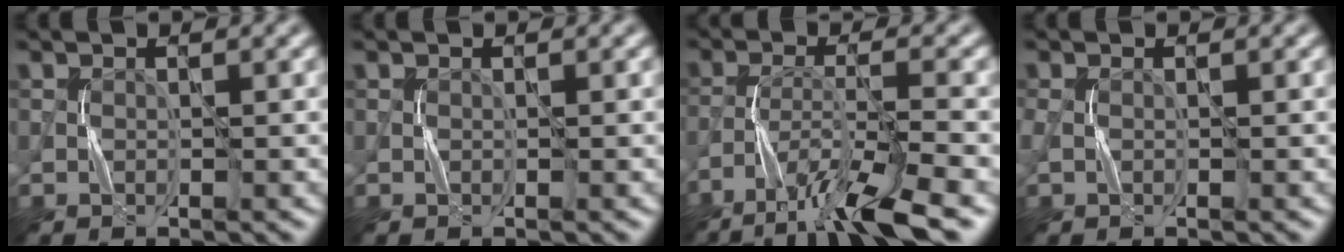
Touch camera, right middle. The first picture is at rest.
{"total": 0.0}
{"total": 8.0, "force": [-5.7, 1.2, 5.4], "torque": [-0.091, 0.000, -0.103]}
{"total": 1.0, "force": [0.0, 0.6, 0.8], "torque": [-0.022, 0.002, -0.001]}